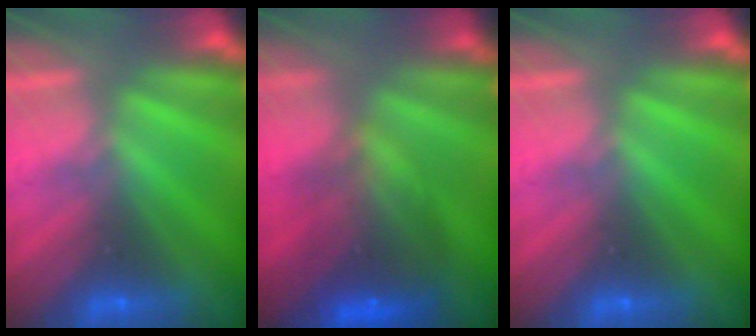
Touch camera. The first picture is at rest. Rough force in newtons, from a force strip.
{"total": 7.1}
{"total": 0.0}